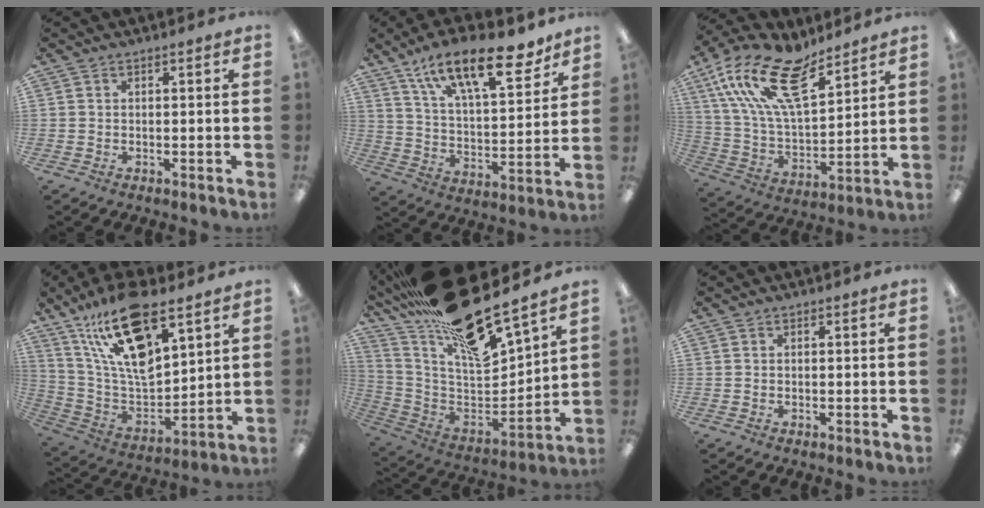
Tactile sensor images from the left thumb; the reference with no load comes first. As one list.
[{"total": 20.8, "force": [13.9, 8.1, 13.1], "torque": [-0.199, -0.076, 0.232]}, {"total": 20.6, "force": [13.0, 8.8, 13.4], "torque": [-0.269, -0.064, 0.232]}, {"total": 21.0, "force": [12.8, 8.4, 14.3], "torque": [-0.287, -0.068, 0.220]}, {"total": 23.9, "force": [18.9, 5.5, 13.6], "torque": [-0.227, -0.136, 0.314]}, {"total": 0.0}]